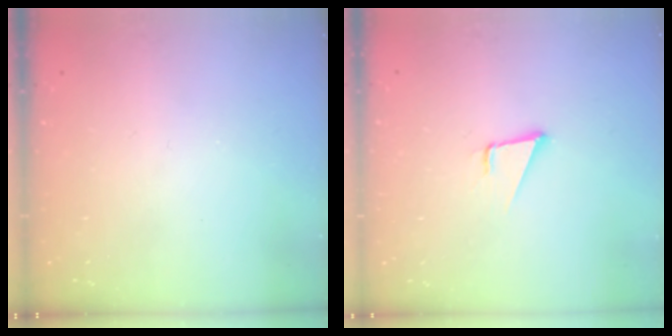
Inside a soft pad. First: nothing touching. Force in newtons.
{"total": 3.4, "press": 2.6, "slide": 2.2}